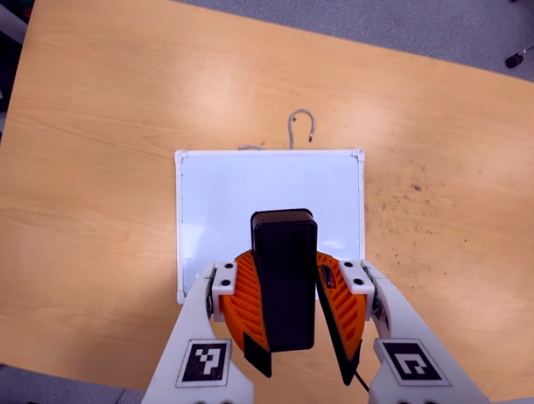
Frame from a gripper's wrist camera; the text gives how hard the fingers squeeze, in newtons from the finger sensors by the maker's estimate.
{"total": 9.5, "left": 9.9, "right": 9.1}